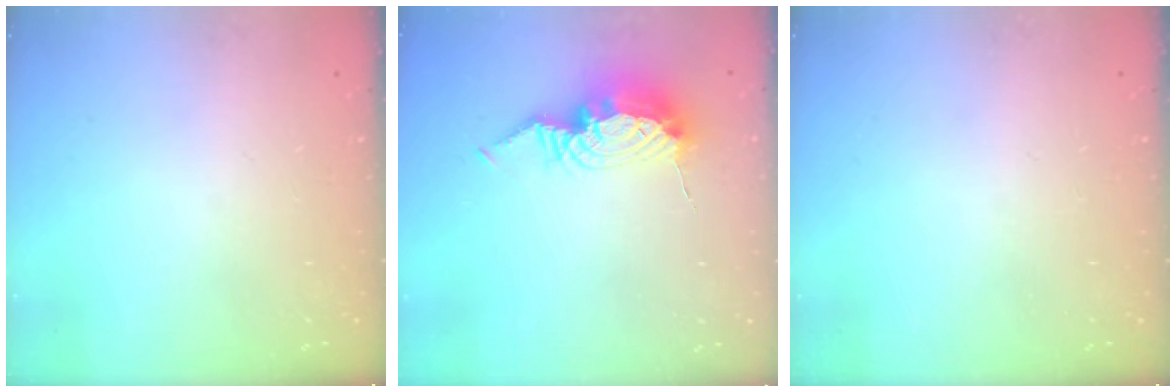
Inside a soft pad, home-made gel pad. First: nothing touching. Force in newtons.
{"total": 11.6, "press": 11.6, "slide": 1.0}
{"total": 0.0}